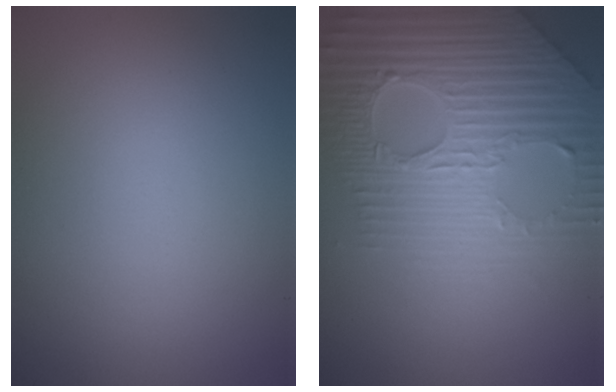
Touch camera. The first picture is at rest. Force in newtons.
{"total": 8.5, "press": 5.8, "slide": 6.2}